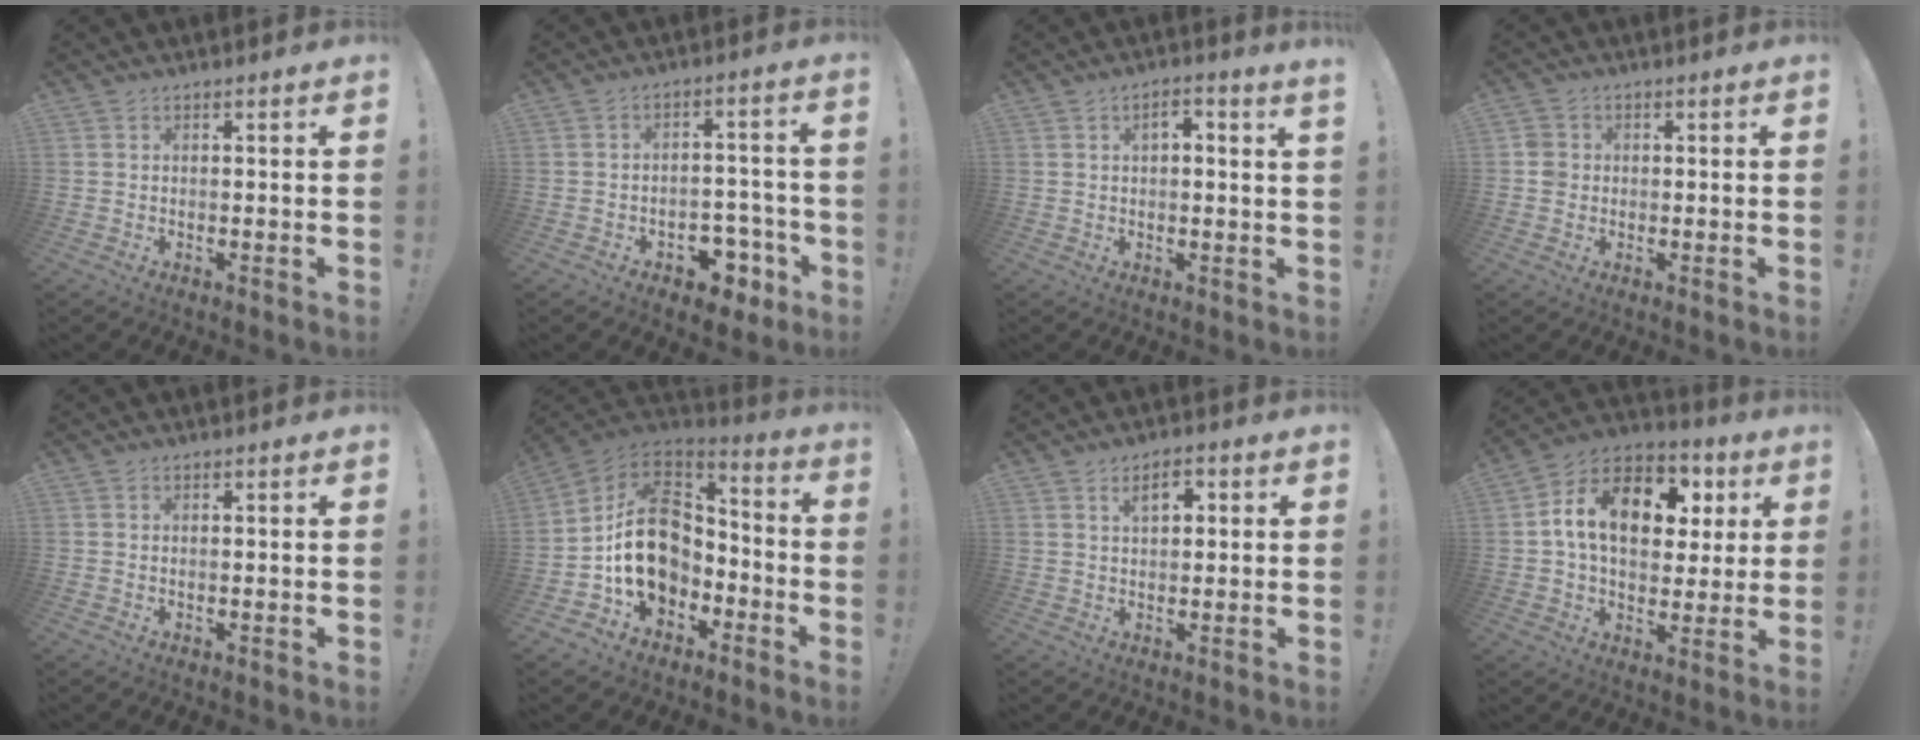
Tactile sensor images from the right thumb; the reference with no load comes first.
{"total": 8.6, "force": [-4.9, 5.6, 4.2], "torque": [-0.031, 0.046, -0.078]}
{"total": 2.6, "force": [0.7, 0.3, 2.4], "torque": [-0.039, -0.001, 0.009]}
{"total": 3.5, "force": [-0.3, 3.3, 1.1], "torque": [-0.012, 0.008, -0.004]}
{"total": 0.0}
{"total": 18.9, "force": [-0.9, 14.7, 11.9], "torque": [-0.191, 0.020, 0.003]}
{"total": 5.3, "force": [2.0, 2.9, 3.9], "torque": [-0.051, -0.002, 0.029]}
{"total": 17.4, "force": [4.8, 11.6, 12.1], "torque": [-0.181, -0.009, 0.084]}